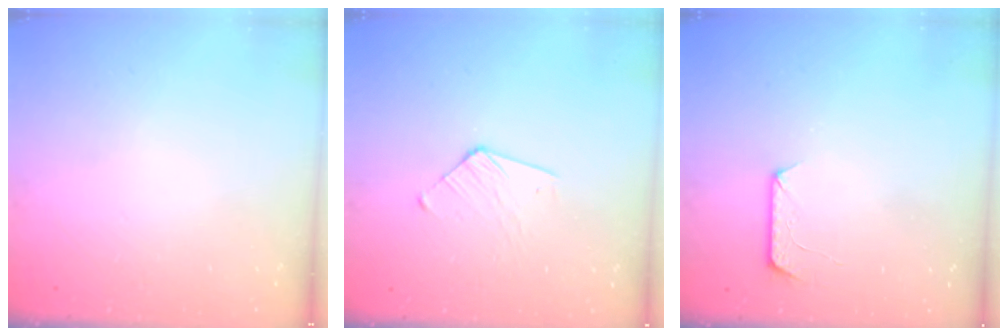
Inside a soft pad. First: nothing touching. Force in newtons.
{"total": 5.7, "press": 5.7, "slide": 0.4}
{"total": 8.1, "press": 8.0, "slide": 0.7}